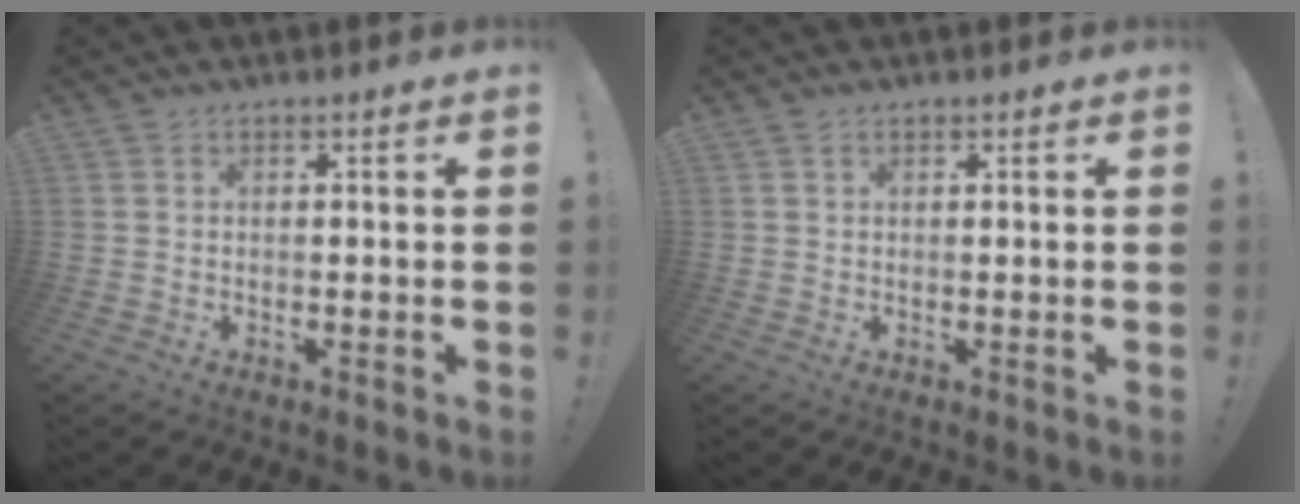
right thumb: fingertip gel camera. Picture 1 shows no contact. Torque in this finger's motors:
{"motor_torque": [-0.29, 0.11, 0.04, 0.13, 0.05]}